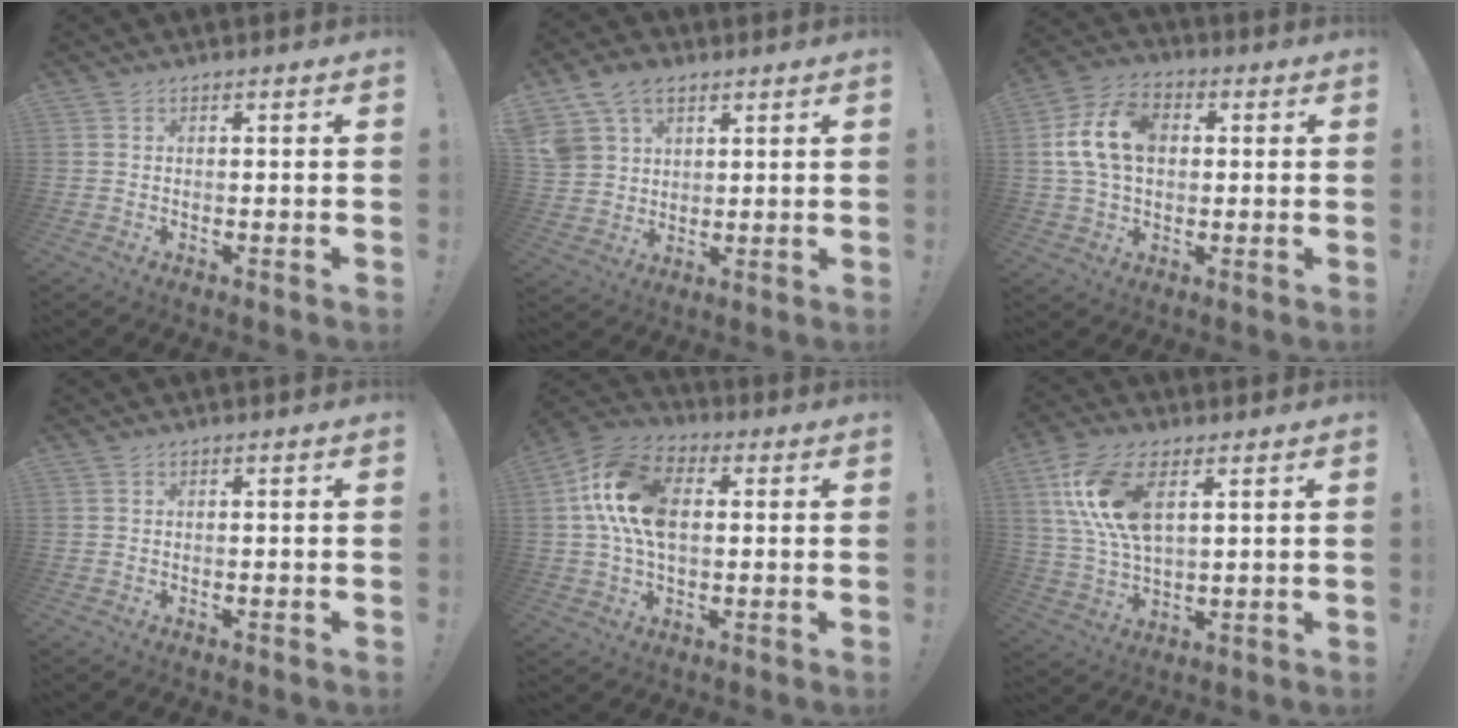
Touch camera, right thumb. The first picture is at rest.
{"total": 11.0, "force": [6.5, 7.5, 4.7], "torque": [-0.100, -0.021, 0.130]}
{"total": 14.8, "force": [2.5, 10.3, 10.3], "torque": [-0.192, 0.007, 0.046]}
{"total": 0.0}
{"total": 17.0, "force": [2.2, 10.8, 12.9], "torque": [-0.244, 0.011, 0.041]}
{"total": 14.8, "force": [5.6, 7.5, 11.4], "torque": [-0.241, -0.018, 0.102]}